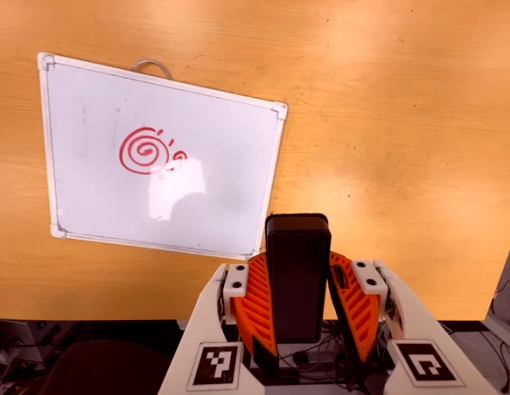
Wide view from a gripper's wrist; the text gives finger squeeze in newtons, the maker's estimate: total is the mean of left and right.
{"total": 6.8, "left": 6.0, "right": 7.5}